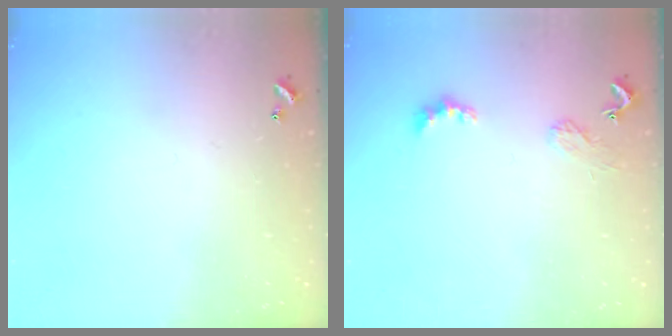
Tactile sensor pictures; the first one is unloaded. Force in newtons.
{"total": 2.4, "press": 2.3, "slide": 0.5}